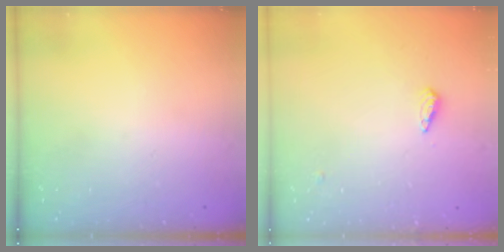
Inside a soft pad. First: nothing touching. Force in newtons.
{"total": 3.5, "press": 3.5, "slide": 0.4}